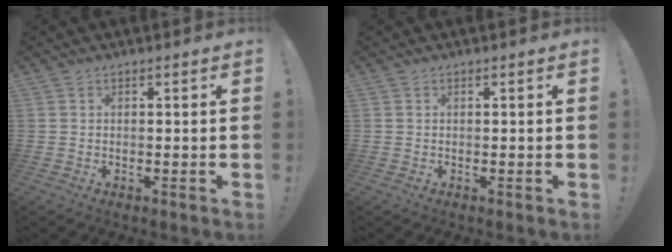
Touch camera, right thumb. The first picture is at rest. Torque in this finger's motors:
{"motor_torque": [-0.01, 0.00, -0.05, 0.05, 0.01]}